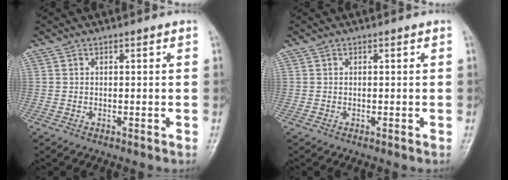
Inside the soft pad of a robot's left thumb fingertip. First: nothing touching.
{"total": 0.0}